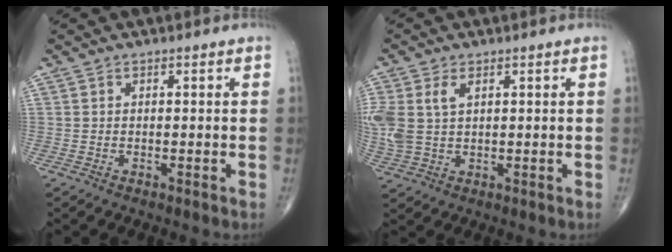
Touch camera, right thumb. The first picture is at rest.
{"total": 8.0, "force": [2.1, 4.9, 6.0], "torque": [-0.154, 0.009, 0.051]}